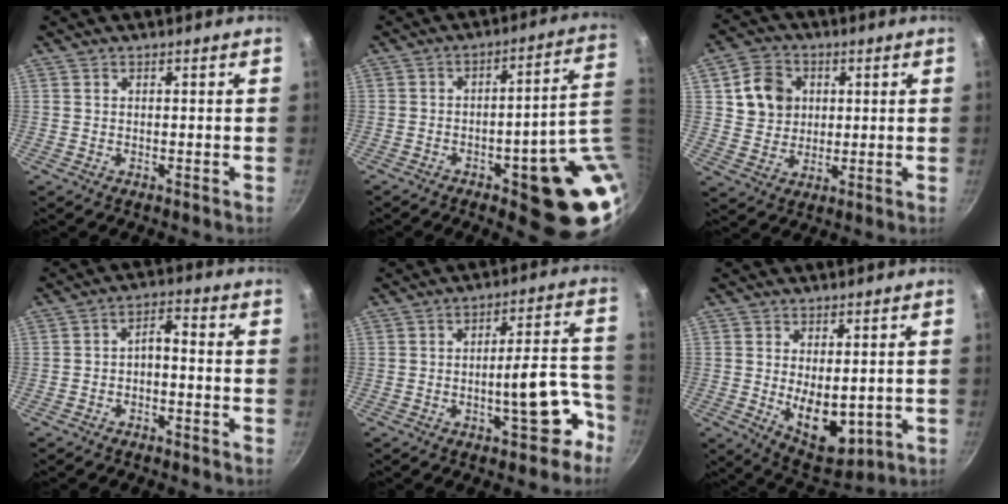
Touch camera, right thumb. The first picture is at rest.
{"total": 17.9, "force": [-2.6, 5.6, 16.8], "torque": [-0.162, 0.015, -0.023]}
{"total": 9.0, "force": [2.3, 7.8, 3.8], "torque": [-0.042, 0.004, 0.040]}
{"total": 3.8, "force": [-1.9, 1.8, 2.7], "torque": [-0.046, 0.037, -0.032]}
{"total": 11.4, "force": [-5.9, 4.2, 8.7], "torque": [-0.063, 0.075, -0.074]}
{"total": 10.1, "force": [-0.6, 5.6, 8.4], "torque": [-0.107, -0.018, 0.016]}